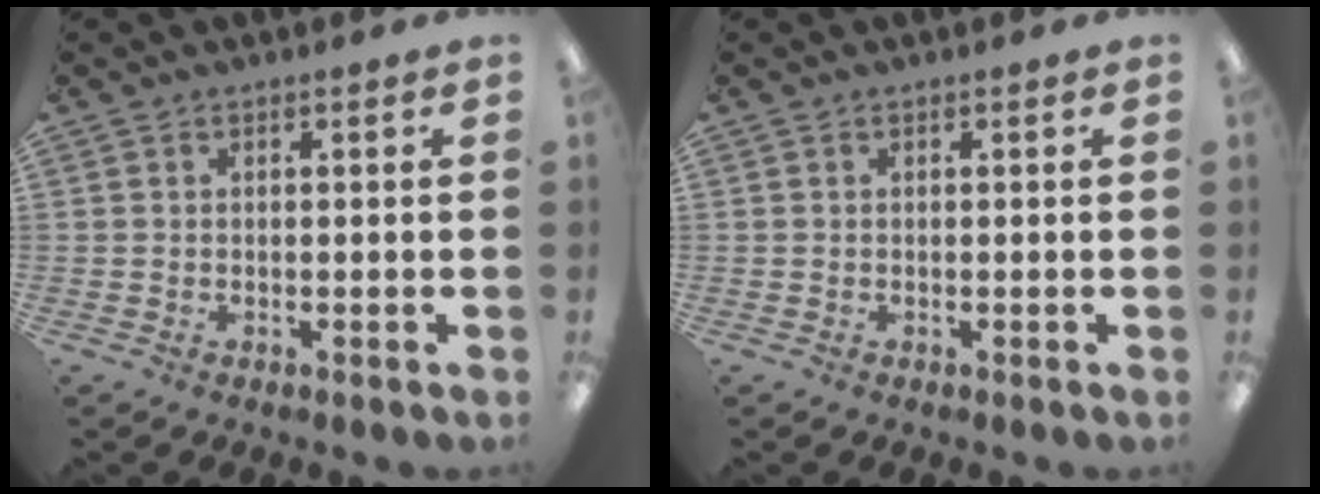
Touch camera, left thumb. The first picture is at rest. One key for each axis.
{"total": 0.0}